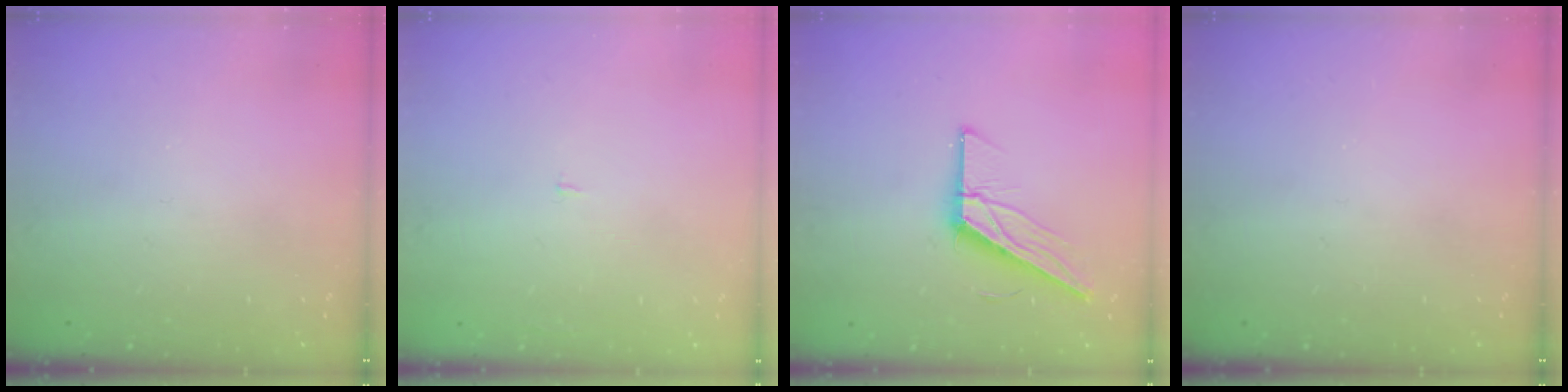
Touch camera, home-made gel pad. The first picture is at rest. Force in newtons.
{"total": 1.2, "press": 1.2, "slide": 0.1}
{"total": 11.5, "press": 11.5, "slide": 0.2}
{"total": 0.0}